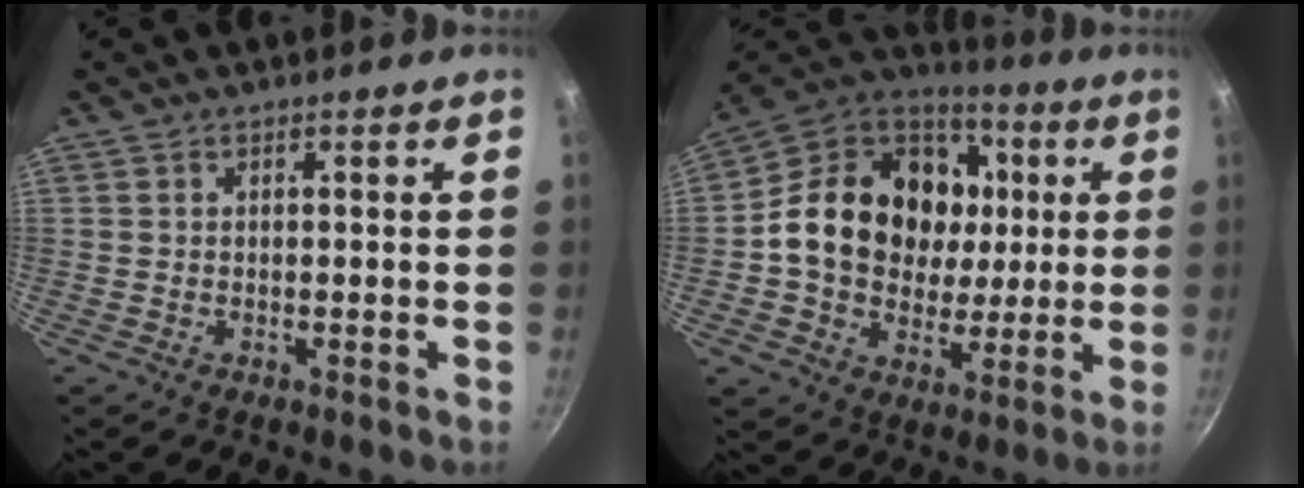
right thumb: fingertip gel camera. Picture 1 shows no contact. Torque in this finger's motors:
{"motor_torque": [-0.96, 1.78, 0.87, -0.78, 0.18]}